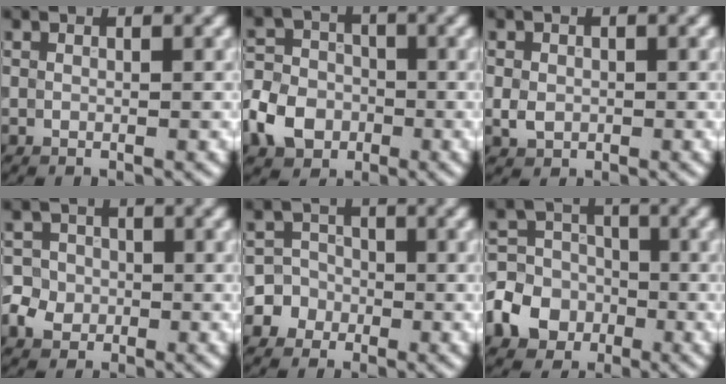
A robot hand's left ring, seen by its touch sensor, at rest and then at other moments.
{"total": 5.6, "force": [-2.2, 4.4, 2.6], "torque": [-0.050, 0.001, -0.056]}
{"total": 1.7, "force": [-0.3, 1.5, 0.9], "torque": [-0.015, -0.002, -0.009]}
{"total": 3.2, "force": [-0.9, 2.9, 1.0], "torque": [0.002, 0.001, -0.026]}
{"total": 4.3, "force": [-1.8, 3.9, 0.3], "torque": [0.029, 0.007, -0.049]}
{"total": 7.1, "force": [-2.8, 6.0, 2.5], "torque": [-0.038, -0.005, -0.082]}